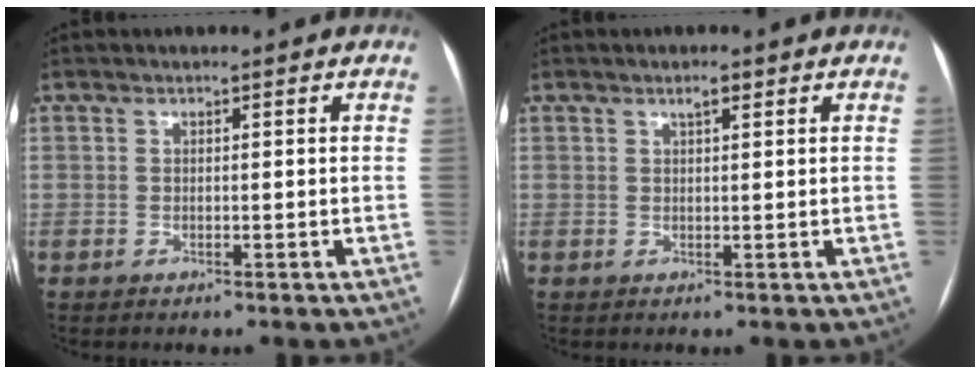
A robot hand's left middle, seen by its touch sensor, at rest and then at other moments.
{"total": 1.4, "force": [0.9, 0.3, 1.1], "torque": [-0.022, 0.003, 0.016]}